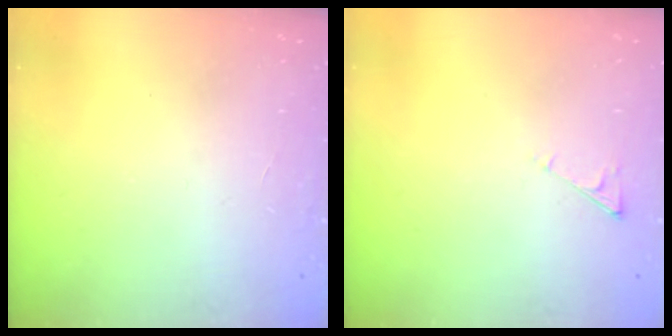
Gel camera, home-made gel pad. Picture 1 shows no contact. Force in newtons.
{"total": 3.1, "press": 3.1, "slide": 0.4}